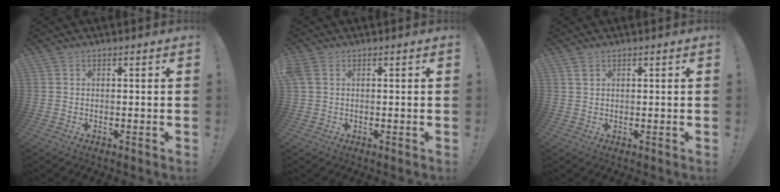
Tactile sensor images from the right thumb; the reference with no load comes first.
{"total": 3.0, "force": [1.0, 2.0, 2.0], "torque": [-0.045, 0.011, 0.022]}
{"total": 1.5, "force": [0.9, 0.7, 0.9], "torque": [-0.012, -0.003, 0.014]}